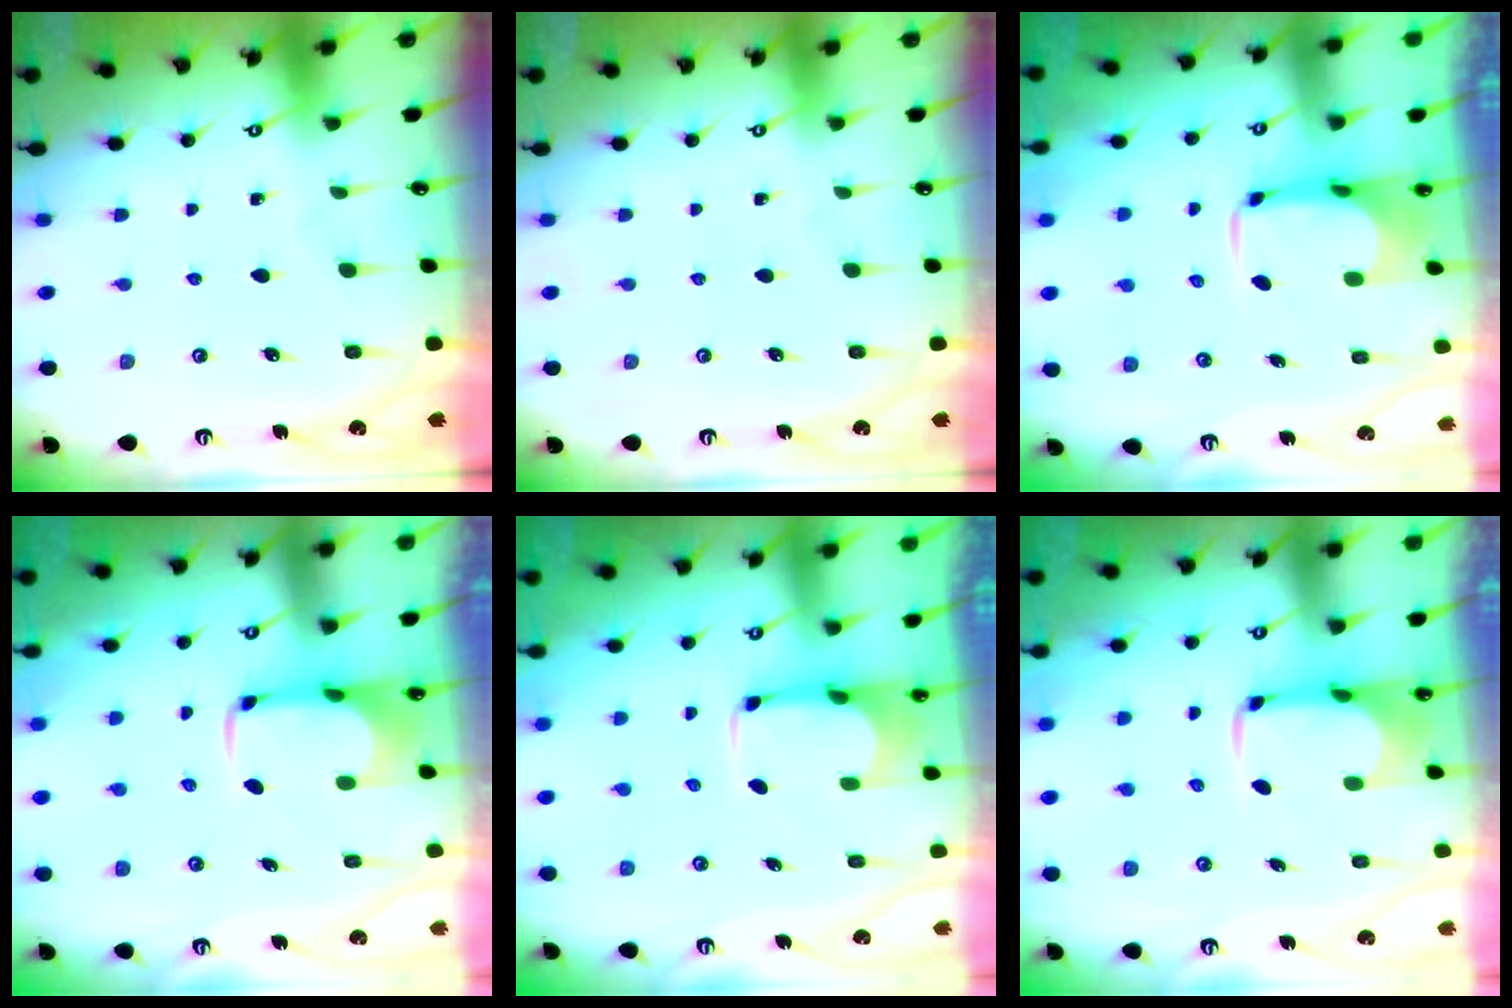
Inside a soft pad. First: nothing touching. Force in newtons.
{"total": 0.0}
{"total": 2.2, "press": 2.1, "slide": 0.7}
{"total": 1.8, "press": 1.7, "slide": 0.4}
{"total": 1.7, "press": 1.4, "slide": 0.9}
{"total": 1.7, "press": 1.6, "slide": 0.5}